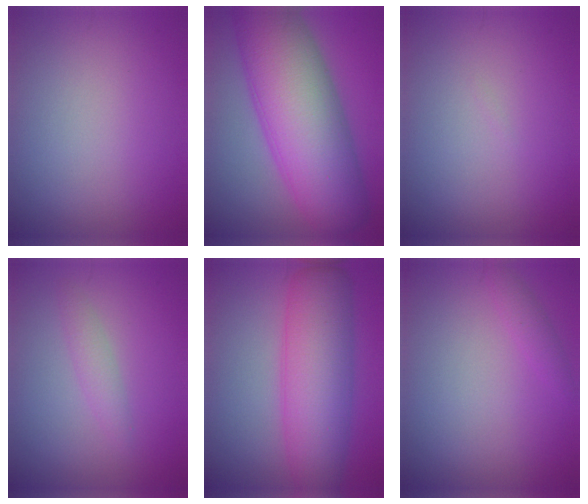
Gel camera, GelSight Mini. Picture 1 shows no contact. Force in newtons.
{"total": 13.8, "press": 13.8, "slide": 0.2}
{"total": 0.0}
{"total": 1.5, "press": 1.5, "slide": 0.1}
{"total": 8.7, "press": 8.7, "slide": 0.2}
{"total": 1.2, "press": 1.2, "slide": 0.1}